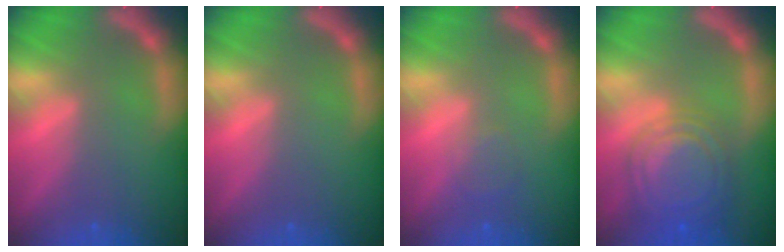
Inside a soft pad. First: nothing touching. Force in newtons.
{"total": 0.0}
{"total": 1.5}
{"total": 9.5}